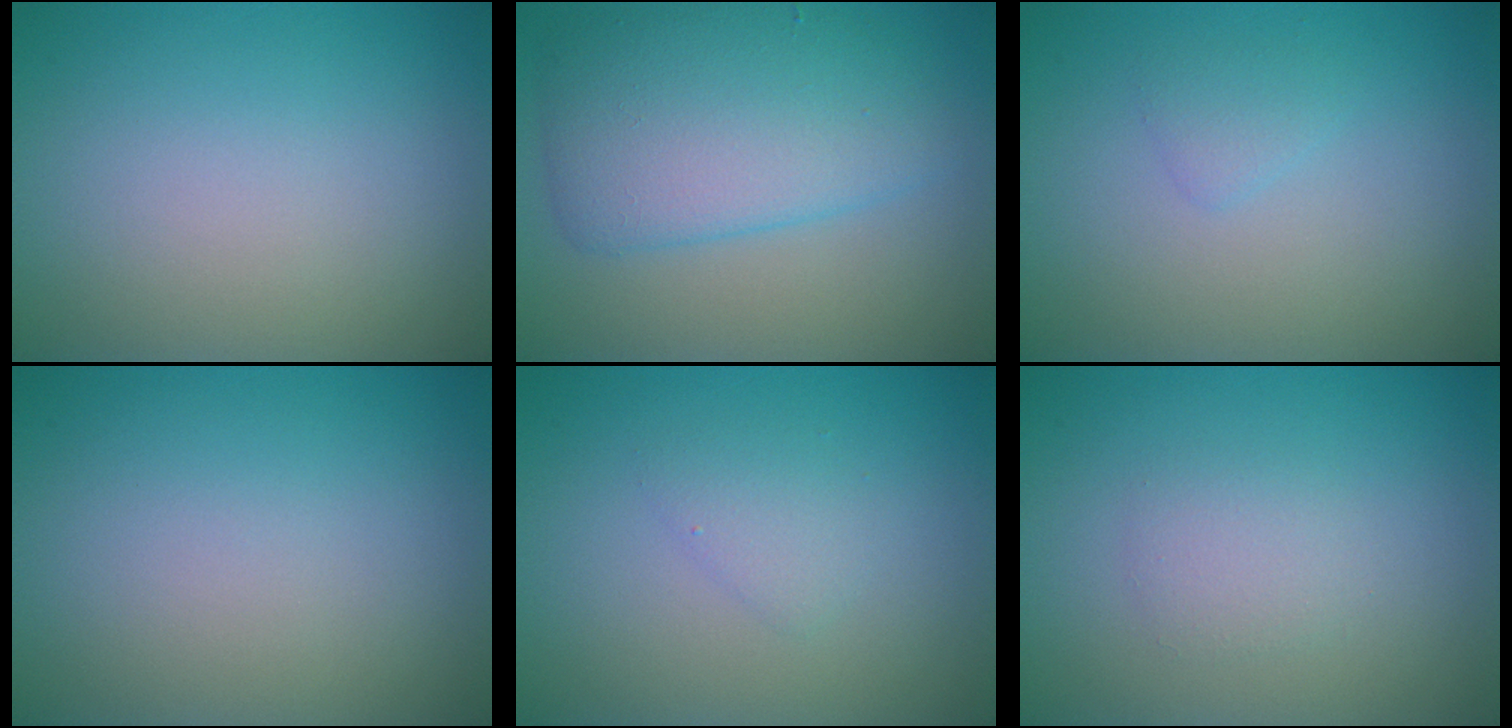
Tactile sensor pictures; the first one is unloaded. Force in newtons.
{"total": 6.6, "press": 6.6, "slide": 0.2}
{"total": 1.0, "press": 1.0, "slide": 0.1}
{"total": 0.0}
{"total": 1.3, "press": 1.3, "slide": 0.1}
{"total": 1.5, "press": 1.5, "slide": 0.1}